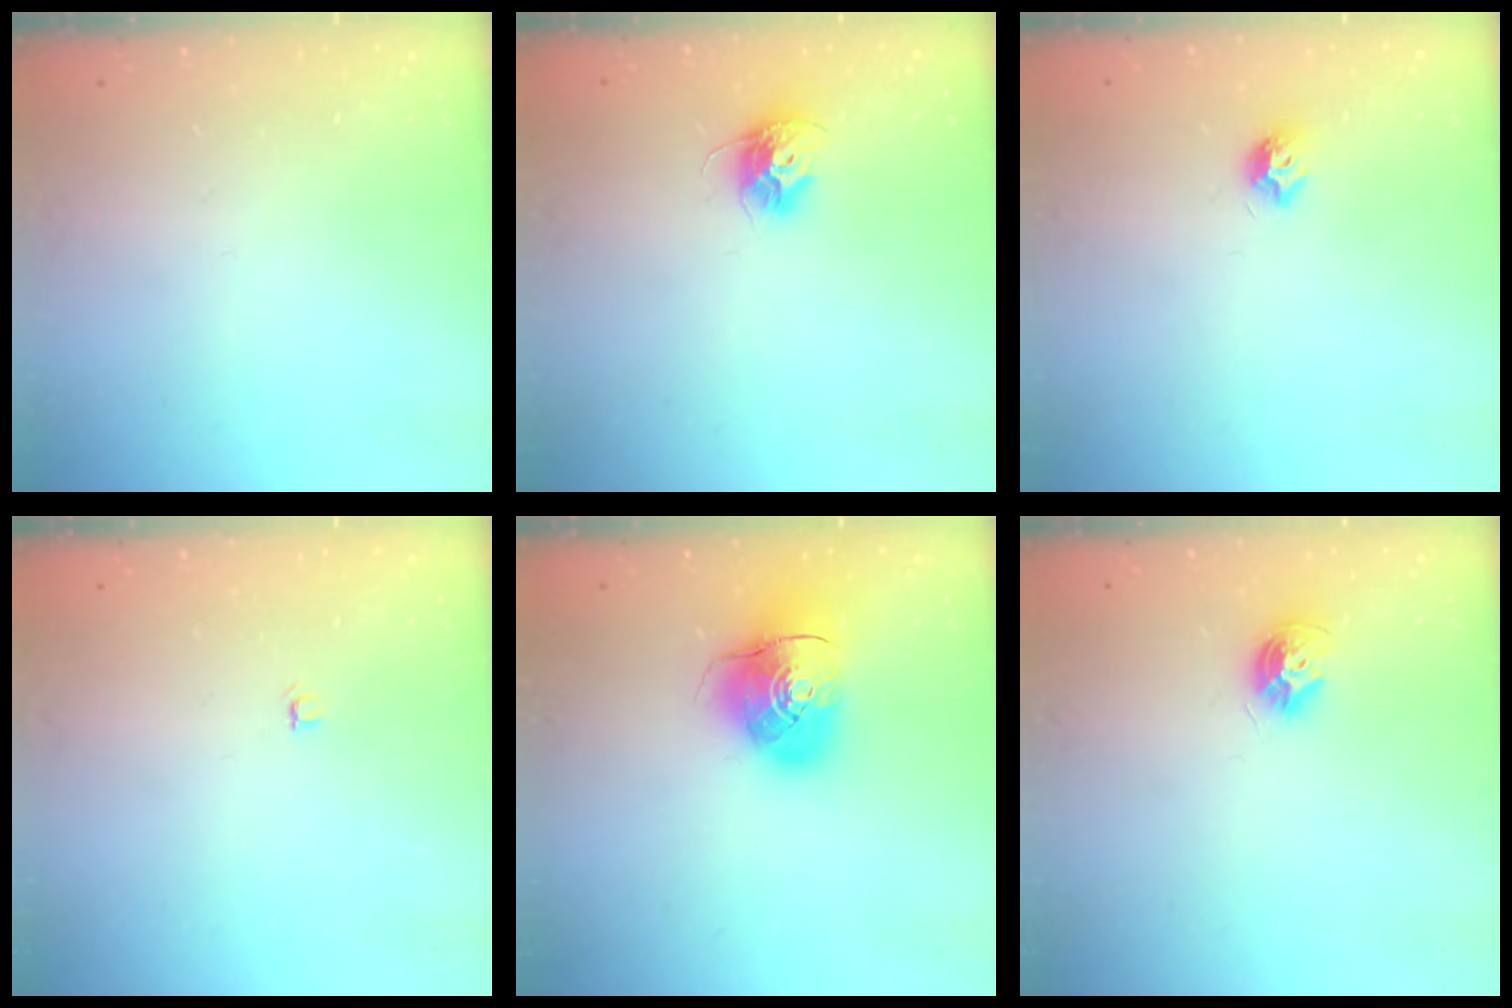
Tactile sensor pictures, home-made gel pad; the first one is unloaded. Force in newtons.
{"total": 9.8, "press": 9.8, "slide": 0.3}
{"total": 7.1, "press": 7.1, "slide": 0.8}
{"total": 3.4, "press": 3.4, "slide": 0.3}
{"total": 10.9, "press": 10.7, "slide": 1.8}
{"total": 8.9, "press": 8.9, "slide": 0.5}